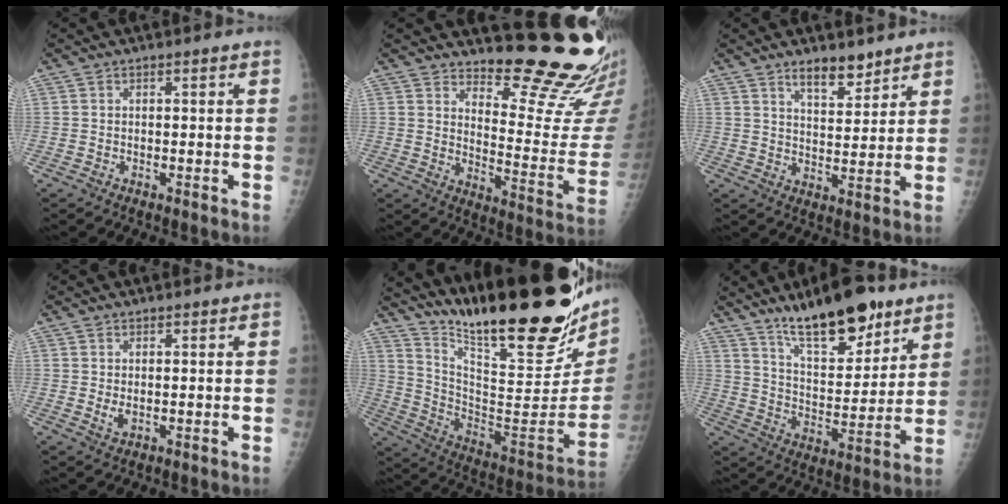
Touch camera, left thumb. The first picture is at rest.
{"total": 18.1, "force": [16.7, 3.7, 5.8], "torque": [-0.025, -0.191, 0.209]}
{"total": 8.3, "force": [6.3, 3.3, 4.2], "torque": [-0.041, -0.047, 0.108]}
{"total": 1.9, "force": [0.7, 1.1, 1.5], "torque": [-0.021, -0.007, 0.016]}
{"total": 33.5, "force": [24.0, 7.4, 22.1], "torque": [-0.315, -0.126, 0.368]}
{"total": 17.5, "force": [12.5, 6.1, 10.6], "torque": [-0.127, -0.077, 0.213]}